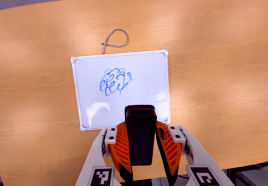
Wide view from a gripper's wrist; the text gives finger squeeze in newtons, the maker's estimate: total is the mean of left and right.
{"total": 8.0, "left": 6.6, "right": 9.3}